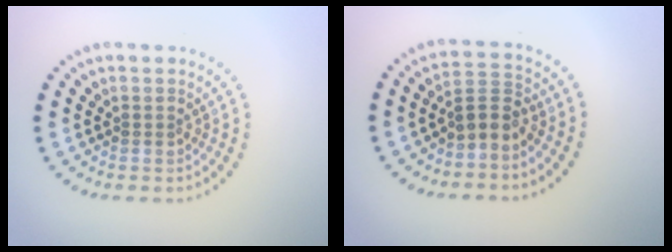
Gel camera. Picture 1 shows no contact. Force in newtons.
{"total": 2.6, "press": 2.2, "slide": 1.5}